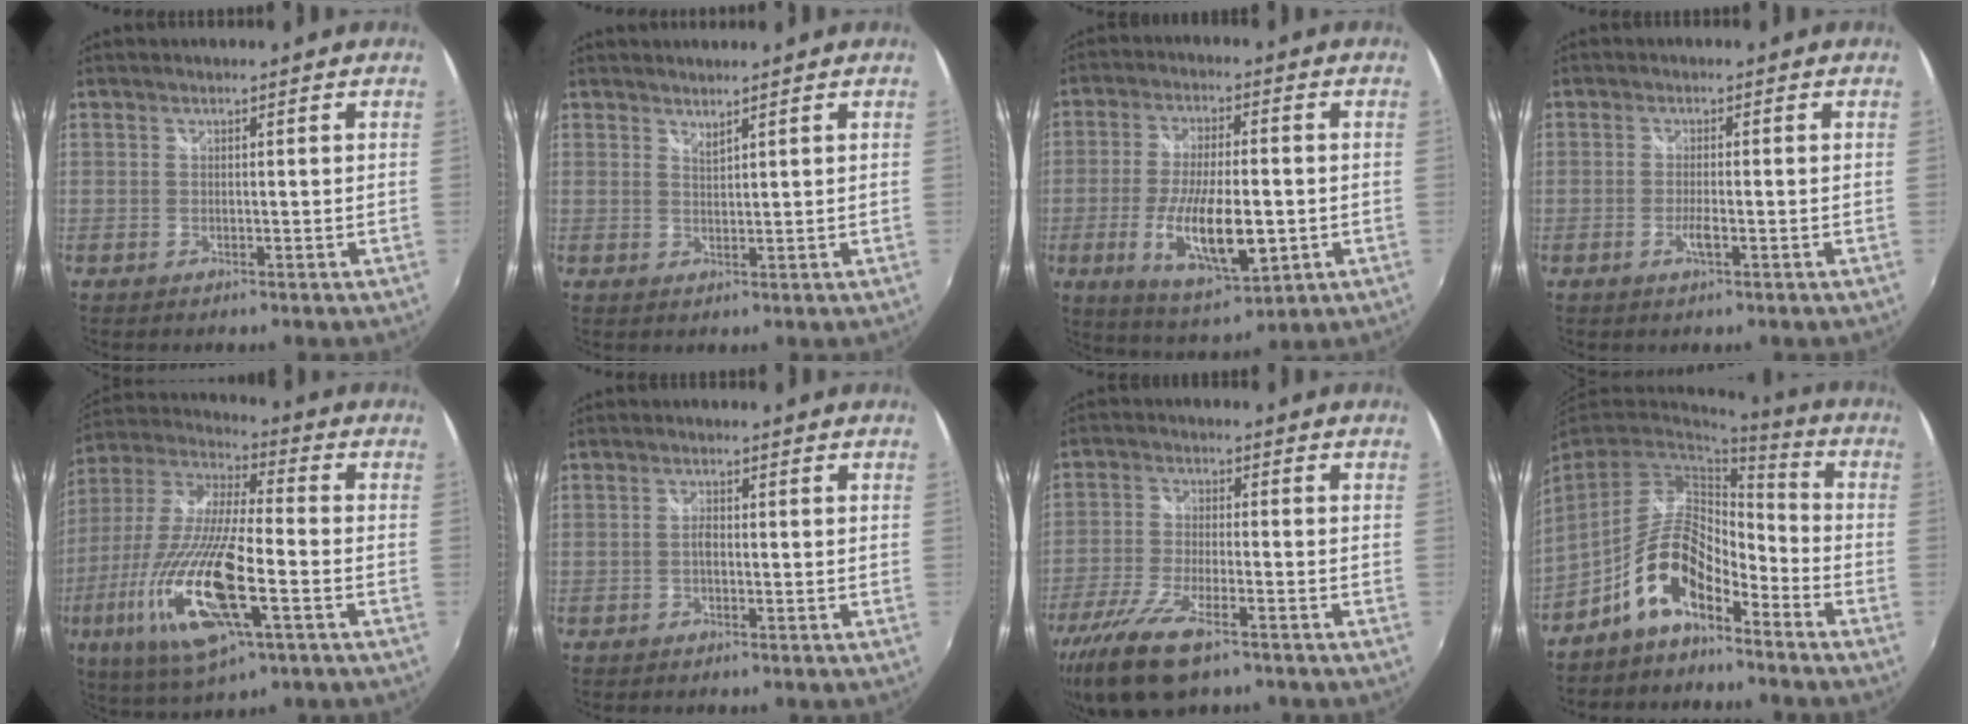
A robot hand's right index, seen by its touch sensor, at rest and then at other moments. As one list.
[{"total": 1.4, "force": [1.3, 0.1, 0.4], "torque": [-0.006, -0.001, 0.023]}, {"total": 14.5, "force": [-3.4, 5.0, 13.2], "torque": [-0.252, -0.024, -0.051]}, {"total": 2.4, "force": [-0.9, 0.4, 2.2], "torque": [-0.044, -0.004, -0.018]}, {"total": 22.4, "force": [-7.8, 5.9, 20.2], "torque": [-0.409, -0.044, -0.148]}, {"total": 1.3, "force": [-0.3, 0.7, 1.1], "torque": [-0.022, 0.003, -0.008]}, {"total": 12.6, "force": [-8.4, 3.9, 8.6], "torque": [-0.196, -0.034, -0.165]}, {"total": 11.1, "force": [-7.0, 4.6, 7.2], "torque": [-0.150, 0.010, -0.133]}]